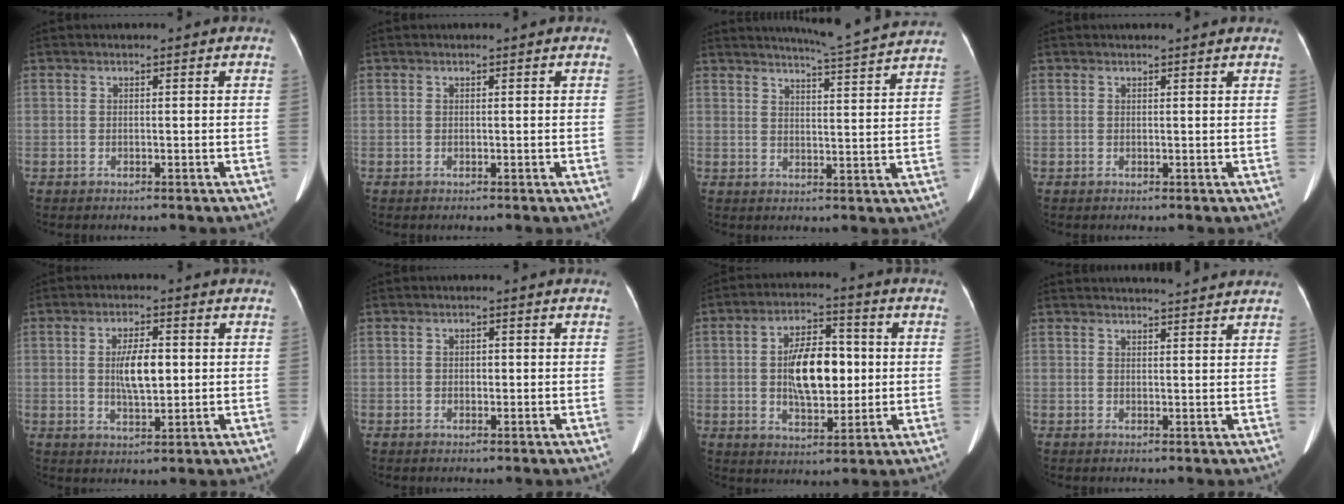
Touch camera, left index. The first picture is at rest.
{"total": 0.0}
{"total": 10.9, "force": [10.3, -1.5, 3.2], "torque": [-0.063, -0.014, 0.130]}
{"total": 2.6, "force": [2.4, 0.1, 0.8], "torque": [-0.013, 0.012, 0.024]}
{"total": 6.0, "force": [0.5, 2.0, 5.7], "torque": [-0.108, 0.006, 0.010]}
{"total": 1.1, "force": [-0.1, 0.8, 0.8], "torque": [-0.014, 0.002, -0.001]}
{"total": 10.7, "force": [0.2, 5.0, 9.5], "torque": [-0.174, 0.014, 0.008]}
{"total": 6.9, "force": [6.6, 0.1, 1.9], "torque": [-0.028, 0.018, 0.074]}